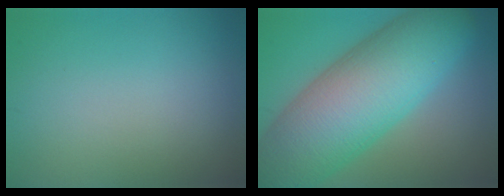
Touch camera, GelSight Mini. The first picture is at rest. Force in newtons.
{"total": 13.9, "press": 13.9, "slide": 0.3}